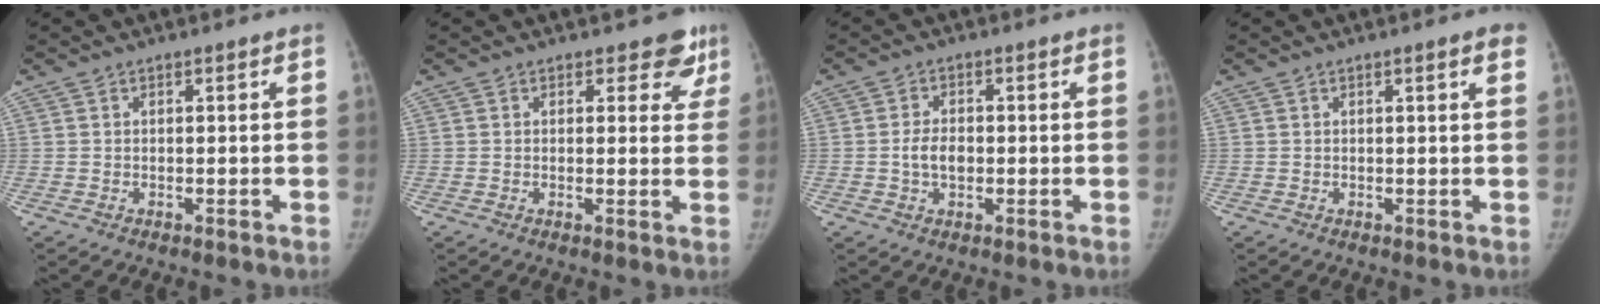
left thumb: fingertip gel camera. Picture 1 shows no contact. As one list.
[{"total": 4.9, "force": [3.6, 3.0, 1.6], "torque": [0.025, -0.017, 0.026]}, {"total": 3.9, "force": [-0.4, 2.6, 2.9], "torque": [-0.051, 0.008, -0.009]}, {"total": 2.0, "force": [1.0, 0.2, 1.7], "torque": [-0.022, -0.001, 0.010]}]